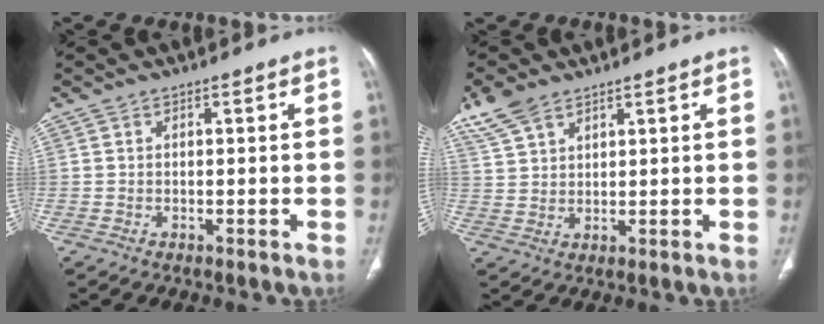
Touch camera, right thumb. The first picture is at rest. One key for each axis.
{"total": 6.3, "fx": 4.6, "fy": 3.1, "fz": 3.0, "tx": -0.060, "ty": -0.005, "tz": 0.101}